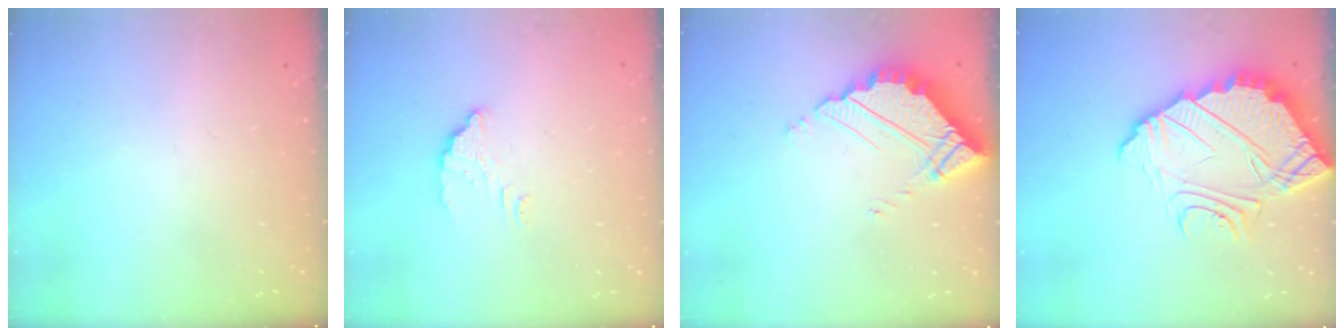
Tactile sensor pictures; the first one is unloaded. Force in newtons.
{"total": 2.5, "press": 2.5, "slide": 0.2}
{"total": 7.0, "press": 7.0, "slide": 0.2}
{"total": 8.1, "press": 8.1, "slide": 0.7}